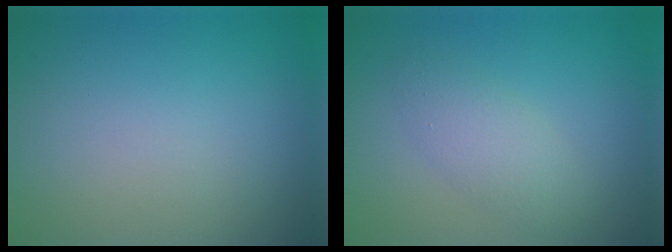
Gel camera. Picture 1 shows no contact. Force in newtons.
{"total": 2.7, "press": 2.7, "slide": 0.2}